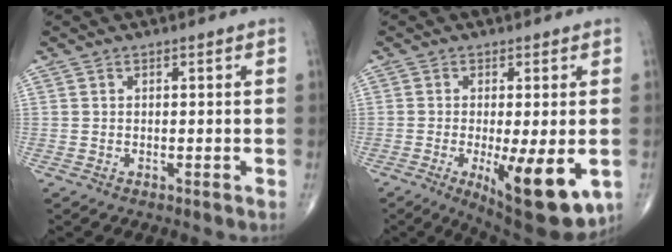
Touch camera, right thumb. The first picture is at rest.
{"total": 13.8, "force": [-3.8, 4.0, 12.6], "torque": [-0.170, -0.024, -0.044]}